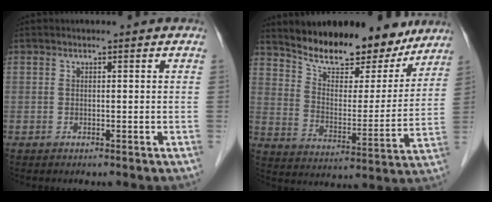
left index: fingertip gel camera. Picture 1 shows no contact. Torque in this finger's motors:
{"motor_torque": [0.27, -0.46, 0.80, 0.15]}